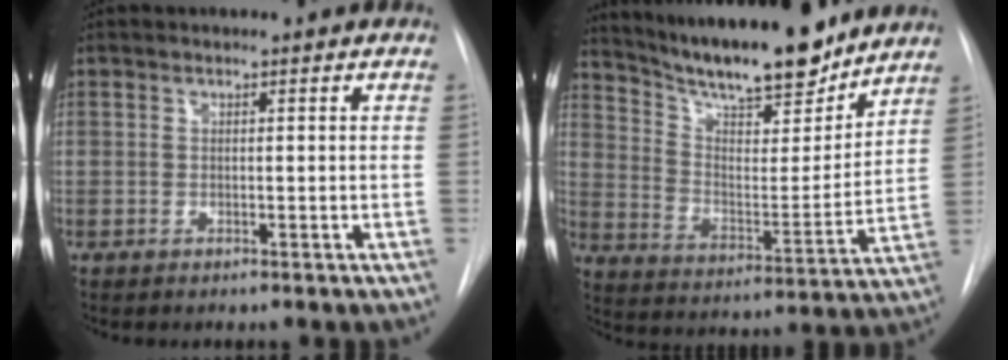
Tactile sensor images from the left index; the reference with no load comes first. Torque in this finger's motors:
{"motor_torque": [0.51, -0.81, 0.39, 0.07]}